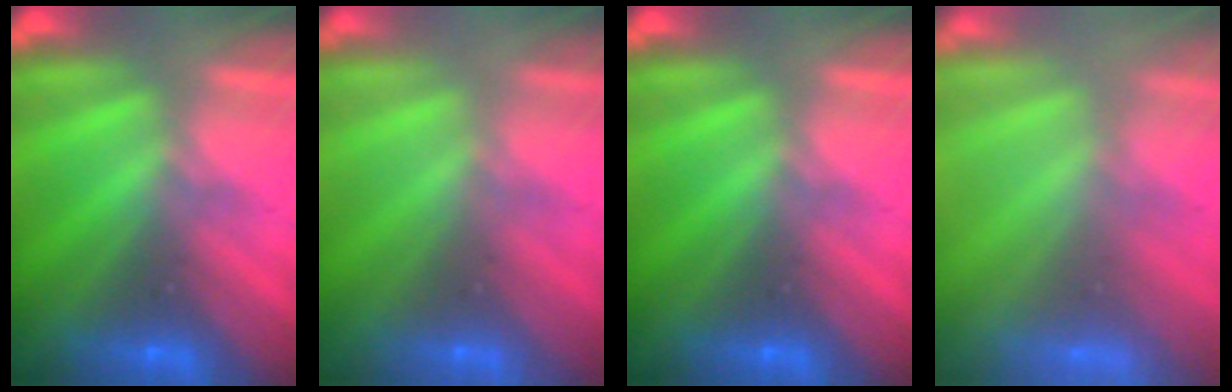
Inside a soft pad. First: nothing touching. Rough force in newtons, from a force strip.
{"total": 3.7}
{"total": 0.0}
{"total": 7.6}